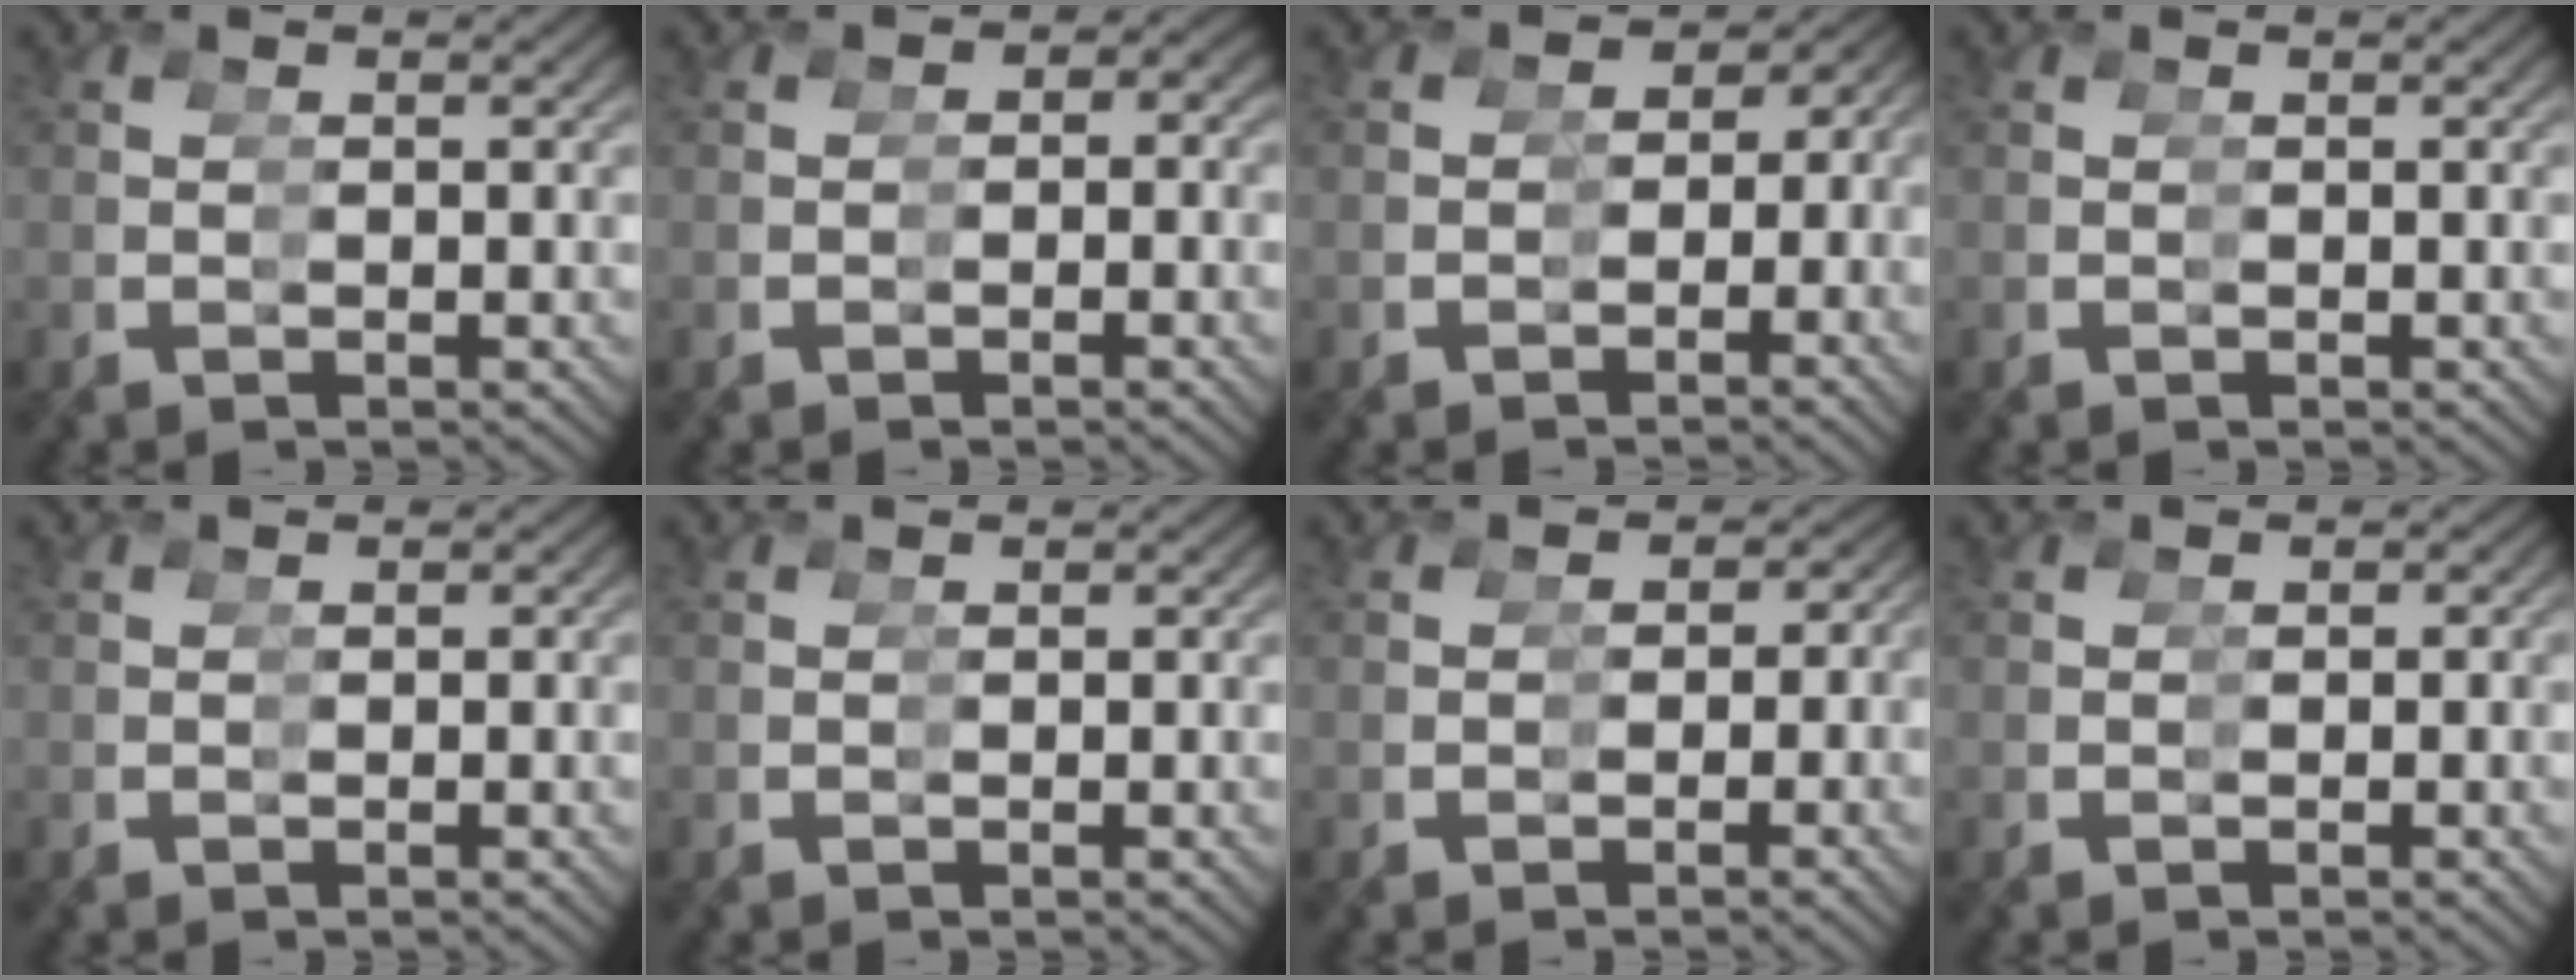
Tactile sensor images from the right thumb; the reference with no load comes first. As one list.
[{"total": 1.9, "force": [-0.6, 1.8, 0.4], "torque": [-0.011, -0.002, -0.009]}, {"total": 5.2, "force": [-0.7, 4.6, 2.4], "torque": [-0.029, 0.006, -0.016]}, {"total": 0.0}, {"total": 0.8, "force": [-0.3, 0.7, -0.3], "torque": [0.002, -0.003, -0.004]}, {"total": 0.6, "force": [-0.2, 0.4, -0.4], "torque": [0.005, -0.003, -0.002]}, {"total": 4.2, "force": [-0.5, 3.9, 1.5], "torque": [-0.019, 0.000, -0.012]}, {"total": 1.2, "force": [-0.4, 1.0, -0.4], "torque": [0.002, -0.004, -0.005]}]